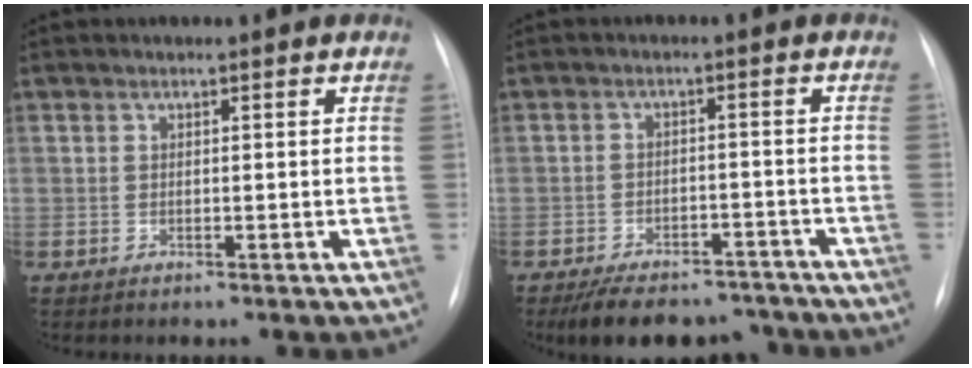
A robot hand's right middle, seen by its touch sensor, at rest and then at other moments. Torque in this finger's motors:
{"motor_torque": [0.70, -0.71, 0.07, 0.02]}